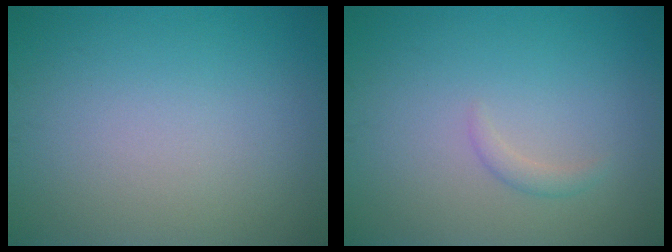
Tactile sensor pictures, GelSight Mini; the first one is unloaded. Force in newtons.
{"total": 1.0, "press": 1.0, "slide": 0.1}